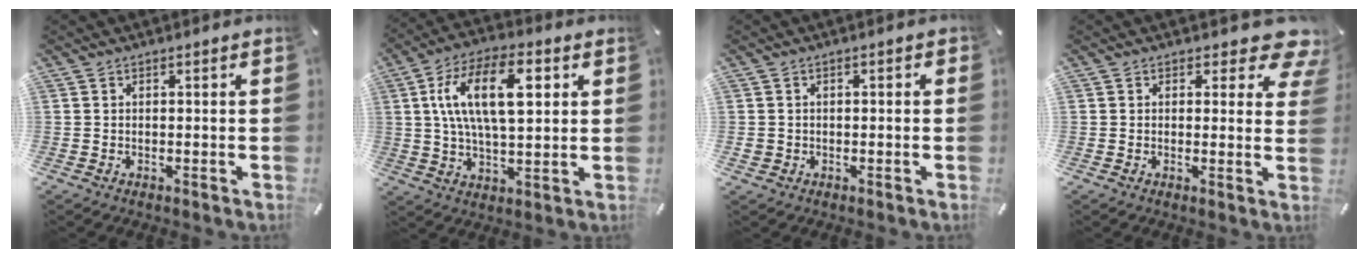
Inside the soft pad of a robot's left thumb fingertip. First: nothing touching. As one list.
[{"total": 16.6, "force": [4.7, 8.1, 13.7], "torque": [-0.256, 0.003, 0.073]}, {"total": 2.2, "force": [-0.7, 2.0, 0.8], "torque": [-0.015, 0.004, -0.015]}, {"total": 7.0, "force": [4.1, 3.6, 4.4], "torque": [-0.039, -0.027, 0.066]}]